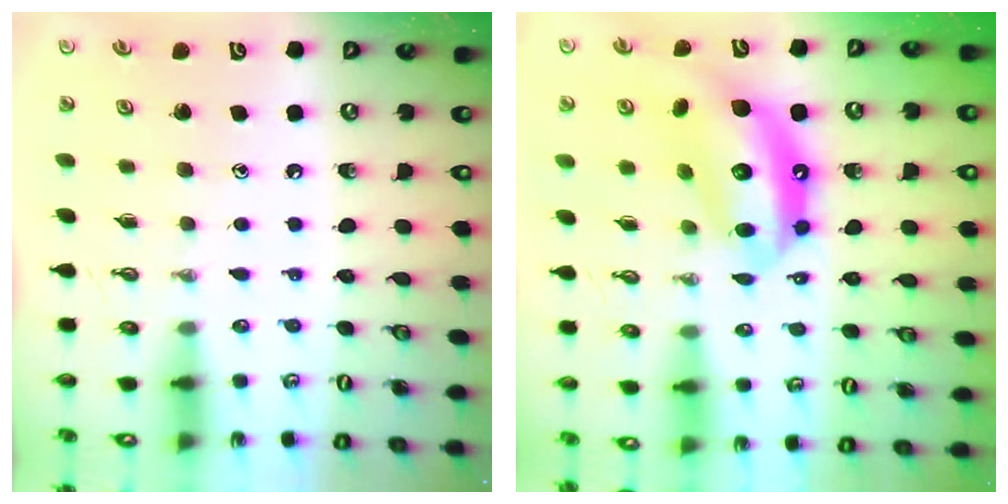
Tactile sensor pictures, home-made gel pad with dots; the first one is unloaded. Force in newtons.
{"total": 13.5, "press": 13.5, "slide": 0.9}